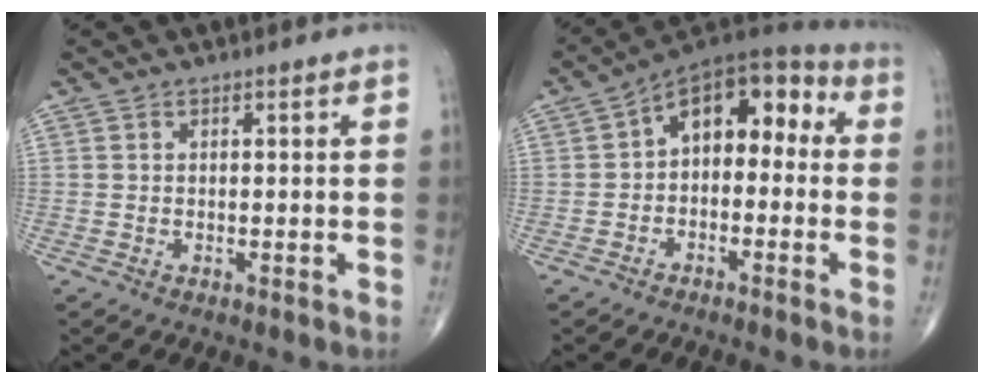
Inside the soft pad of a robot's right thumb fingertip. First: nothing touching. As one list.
[{"total": 12.2, "force": [0.6, 7.6, 9.5], "torque": [-0.095, 0.049, -0.013]}]